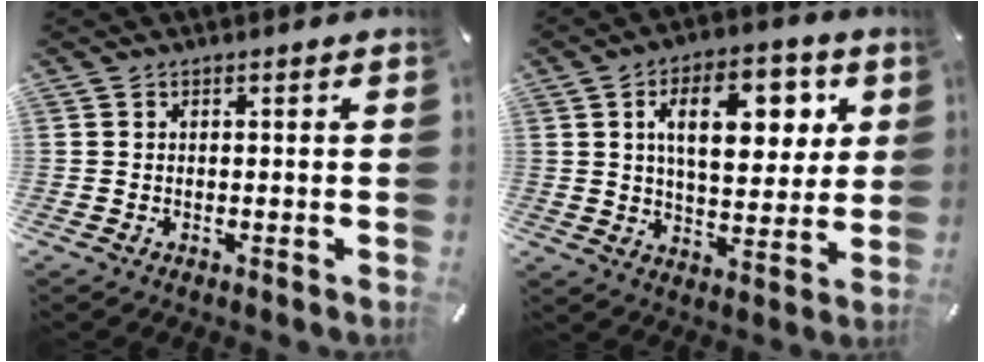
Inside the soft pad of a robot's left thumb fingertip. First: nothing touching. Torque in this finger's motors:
{"motor_torque": [2.19, 2.82, 2.23, -0.54, 0.53]}